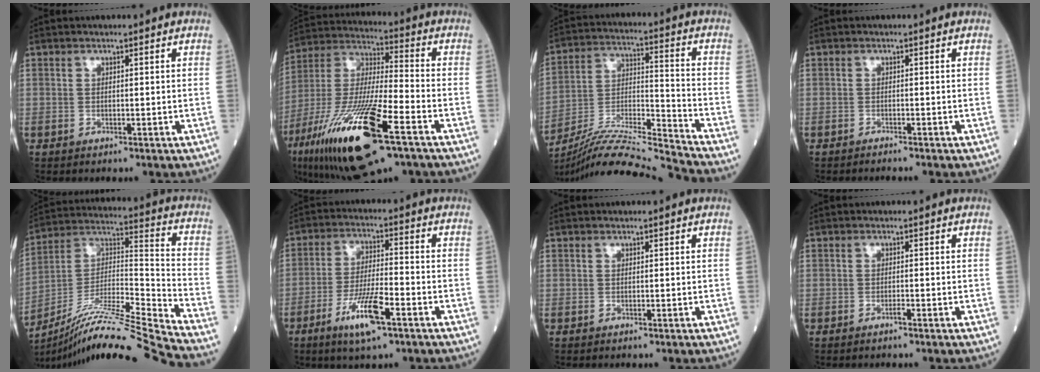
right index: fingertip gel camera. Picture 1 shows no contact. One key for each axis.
{"total": 24.2, "fx": -11.9, "fy": 4.5, "fz": 20.5, "tx": -0.419, "ty": -0.051, "tz": -0.209}
{"total": 17.3, "fx": -16.4, "fy": -2.3, "fz": 5.0, "tx": -0.090, "ty": 0.009, "tz": -0.289}
{"total": 1.6, "fx": -1.5, "fy": -0.3, "fz": 0.6, "tx": -0.006, "ty": 0.002, "tz": -0.017}
{"total": 22.6, "fx": -19.8, "fy": -2.7, "fz": 10.6, "tx": -0.198, "ty": -0.013, "tz": -0.343}
{"total": 9.3, "fx": -4.8, "fy": 1.4, "fz": 7.8, "tx": -0.152, "ty": -0.011, "tz": -0.085}
{"total": 0.0}
{"total": 0.7, "fx": -0.5, "fy": 0.0, "fz": 0.5, "tx": -0.013, "ty": 0.000, "tz": -0.009}